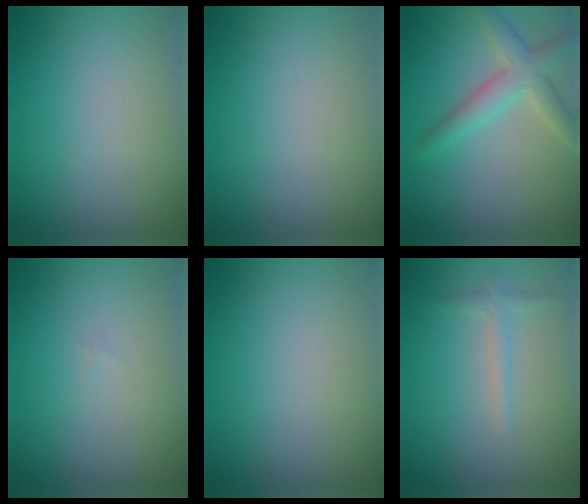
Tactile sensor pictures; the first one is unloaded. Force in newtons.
{"total": 0.0}
{"total": 3.5, "press": 3.5, "slide": 0.2}
{"total": 0.0}
{"total": 0.0}
{"total": 1.3, "press": 1.3, "slide": 0.0}